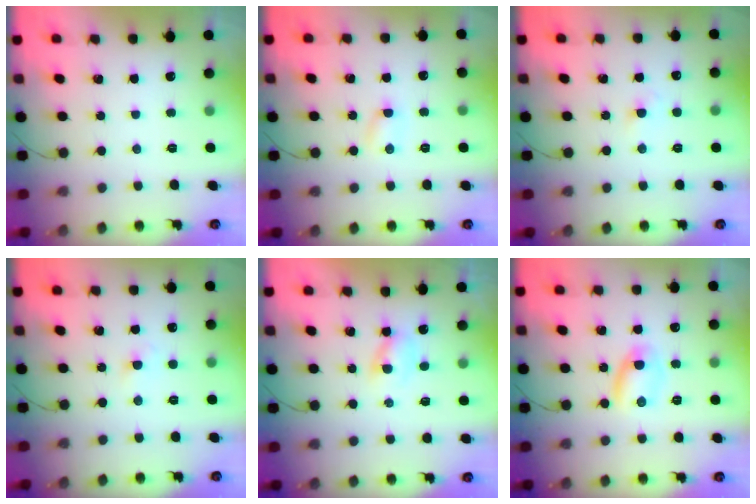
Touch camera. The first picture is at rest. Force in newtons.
{"total": 1.8, "press": 1.7, "slide": 0.5}
{"total": 1.8, "press": 1.6, "slide": 0.7}
{"total": 1.8, "press": 1.6, "slide": 0.7}
{"total": 1.9, "press": 1.7, "slide": 0.9}
{"total": 4.7, "press": 4.4, "slide": 1.5}